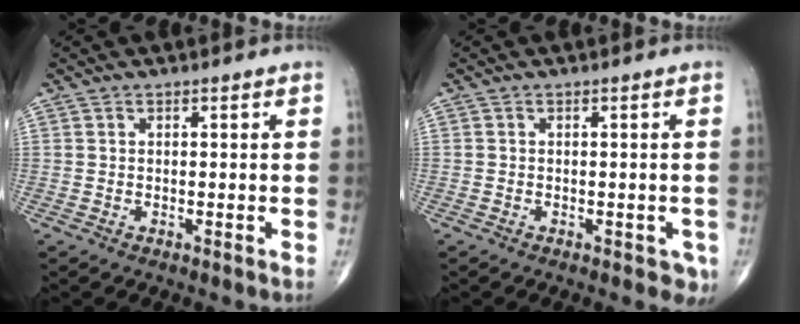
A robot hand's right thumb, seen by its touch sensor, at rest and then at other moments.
{"total": 2.7, "force": [-1.2, 1.4, 1.9], "torque": [-0.004, 0.000, -0.015]}